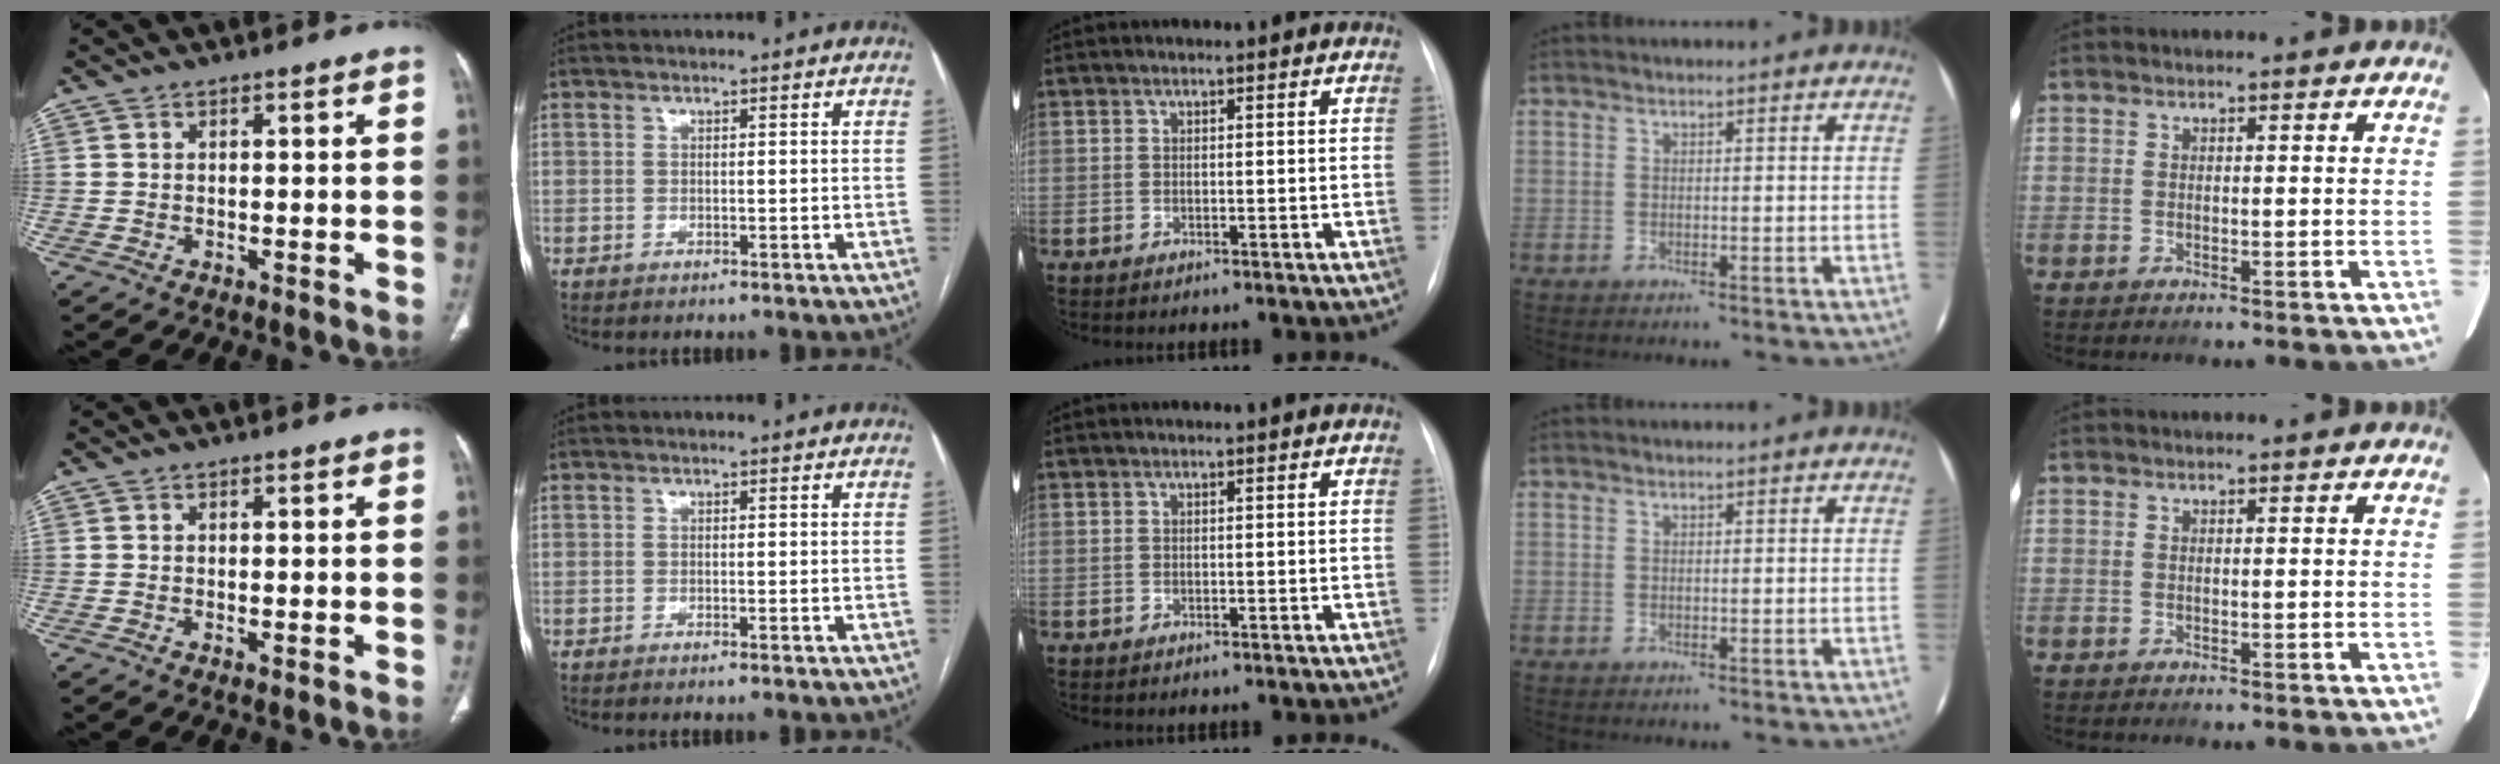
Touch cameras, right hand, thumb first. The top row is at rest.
{"thumb": {"total": 0.8, "force": [-0.2, 0.2, 0.8], "torque": [-0.018, -0.005, -0.004]}, "index": {"total": 0.7, "force": [-0.6, -0.2, 0.4], "torque": [-0.007, 0.001, -0.010]}}